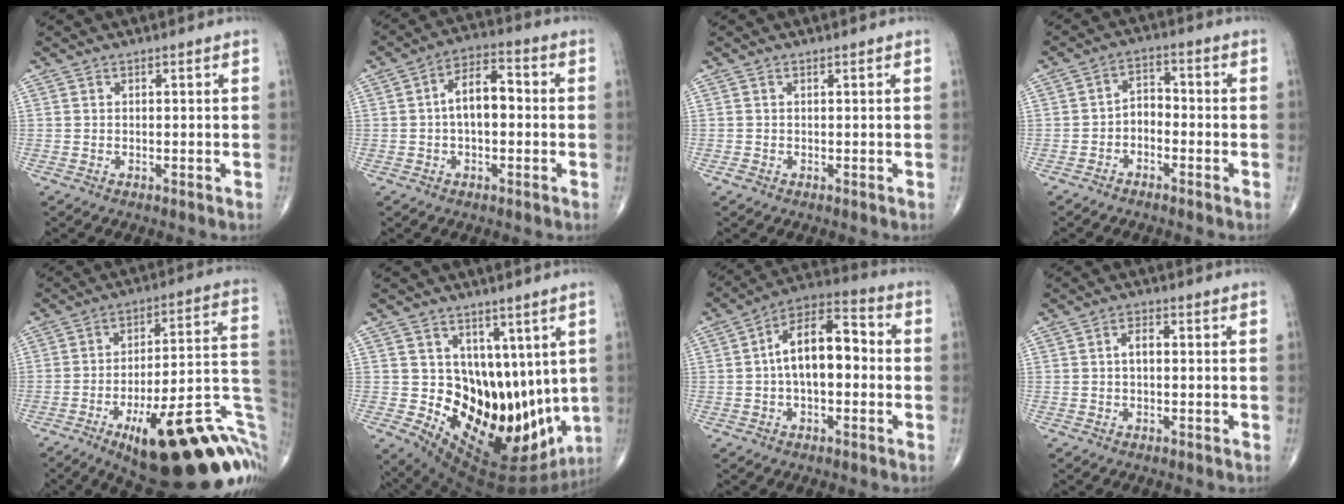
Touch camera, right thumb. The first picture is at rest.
{"total": 8.4, "force": [-0.2, 4.5, 7.0], "torque": [-0.110, 0.032, -0.013]}
{"total": 0.5, "force": [-0.1, 0.5, 0.2], "torque": [-0.002, 0.000, -0.003]}
{"total": 4.1, "force": [-1.9, 2.7, 2.4], "torque": [-0.027, 0.031, -0.044]}
{"total": 30.4, "force": [-11.6, 9.9, 26.3], "torque": [-0.269, 0.057, -0.156]}
{"total": 20.6, "force": [1.9, 13.4, 15.6], "torque": [-0.189, -0.047, 0.068]}
{"total": 13.6, "force": [0.0, 7.1, 11.6], "torque": [-0.177, 0.043, -0.015]}
{"total": 2.4, "force": [0.0, 1.3, 2.1], "torque": [-0.035, 0.010, -0.004]}